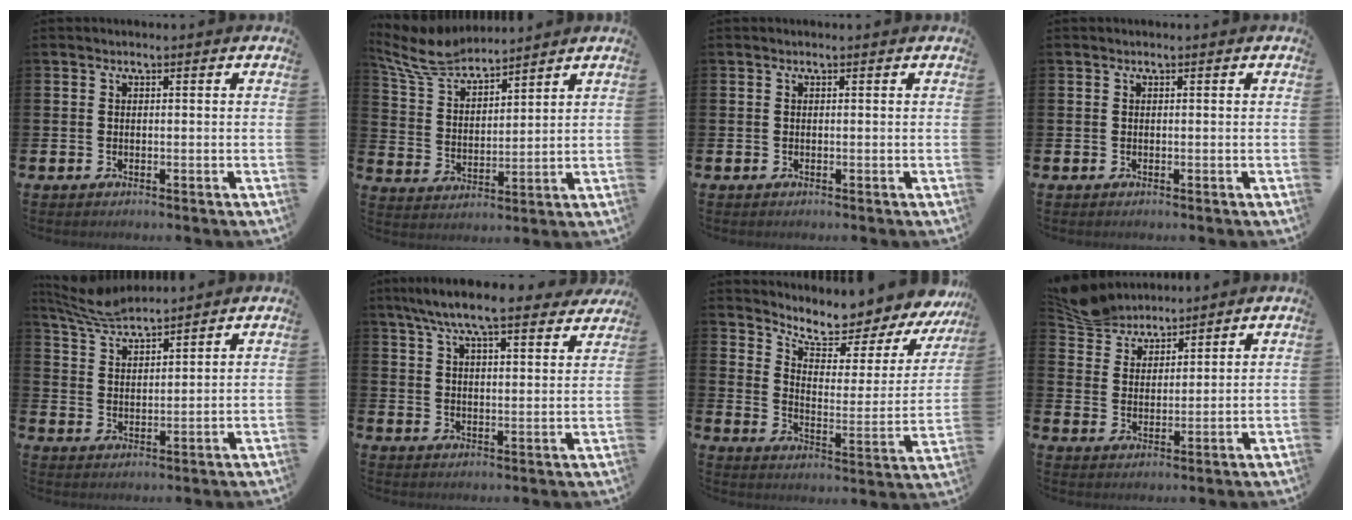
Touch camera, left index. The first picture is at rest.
{"total": 7.4, "force": [6.9, 1.7, 2.0], "torque": [-0.068, -0.034, 0.124]}
{"total": 0.0}
{"total": 0.0}
{"total": 5.7, "force": [5.5, 0.7, 1.3], "torque": [-0.044, -0.026, 0.099]}
{"total": 8.5, "force": [7.7, 1.1, 3.3], "torque": [-0.074, -0.039, 0.135]}
{"total": 8.0, "force": [7.4, 1.7, 2.6], "torque": [-0.075, -0.060, 0.119]}
{"total": 6.4, "force": [6.1, 1.6, 0.5], "torque": [-0.035, -0.025, 0.115]}